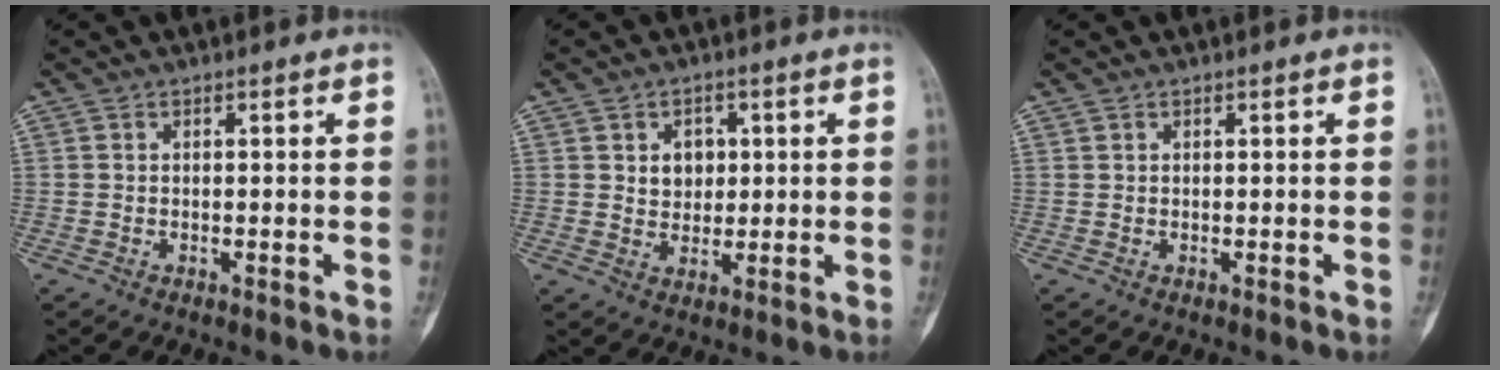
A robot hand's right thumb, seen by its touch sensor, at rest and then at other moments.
{"total": 4.7, "force": [1.1, 3.8, 2.5], "torque": [-0.009, -0.004, 0.018]}
{"total": 0.0}